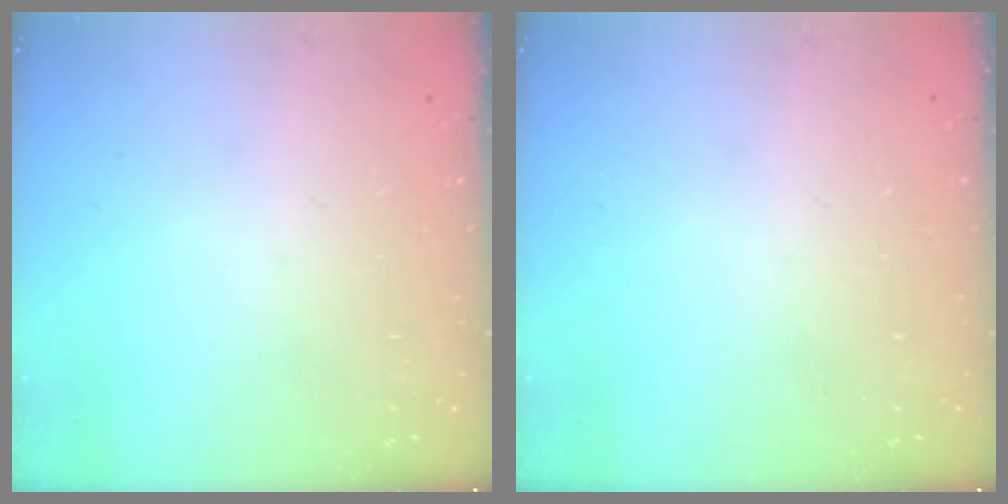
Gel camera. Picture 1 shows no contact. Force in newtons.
{"total": 0.0}